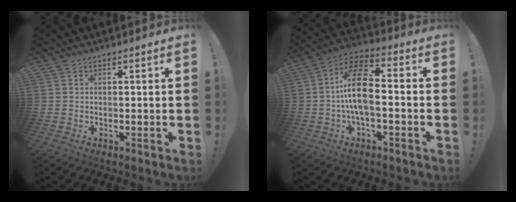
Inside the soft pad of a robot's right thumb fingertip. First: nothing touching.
{"total": 14.5, "force": [-1.0, 7.0, 12.7], "torque": [-0.225, 0.014, -0.018]}